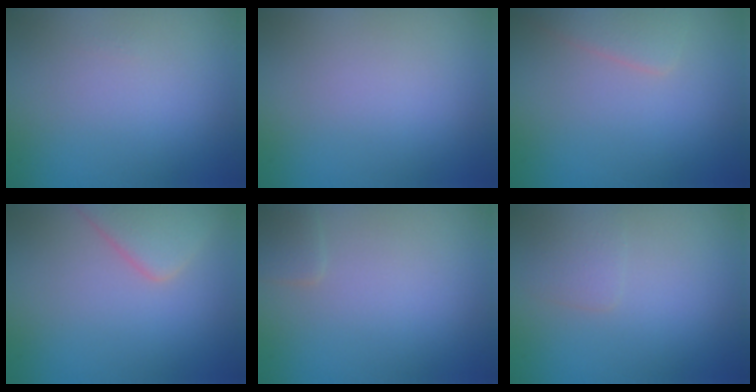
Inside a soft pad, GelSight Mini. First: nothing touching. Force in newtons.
{"total": 0.0}
{"total": 2.3, "press": 2.3, "slide": 0.1}
{"total": 4.1, "press": 4.1, "slide": 0.1}
{"total": 1.1, "press": 1.1, "slide": 0.1}
{"total": 1.3, "press": 1.3, "slide": 0.0}